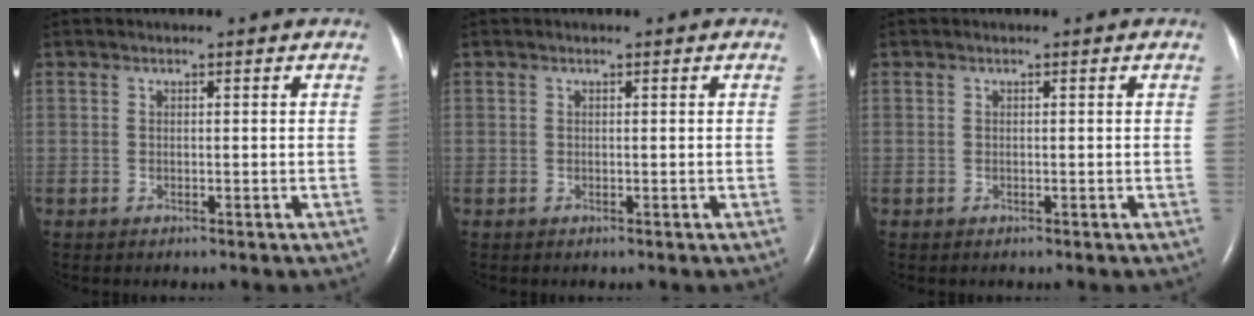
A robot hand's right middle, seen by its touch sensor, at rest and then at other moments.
{"total": 0.0}
{"total": 0.0}